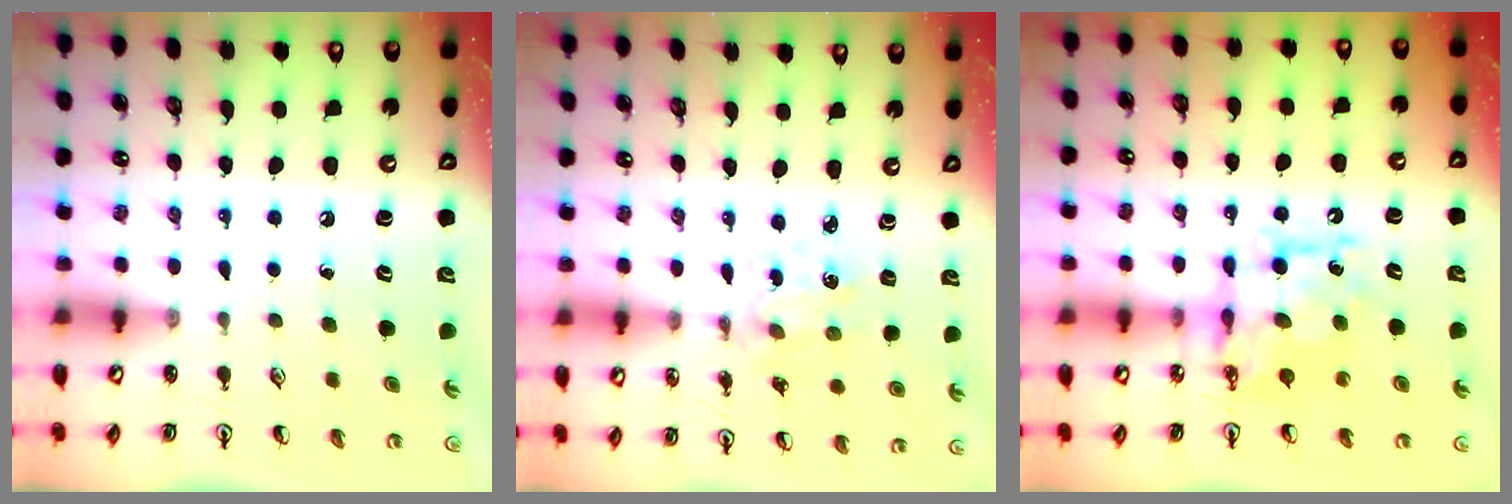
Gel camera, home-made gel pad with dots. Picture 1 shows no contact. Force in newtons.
{"total": 2.0, "press": 2.0, "slide": 0.3}
{"total": 9.8, "press": 9.8, "slide": 0.4}